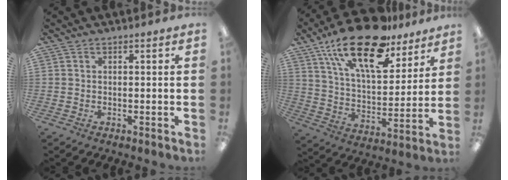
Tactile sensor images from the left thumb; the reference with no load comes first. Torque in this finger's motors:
{"motor_torque": [0.56, 0.53, 1.63, -1.14, 0.50]}